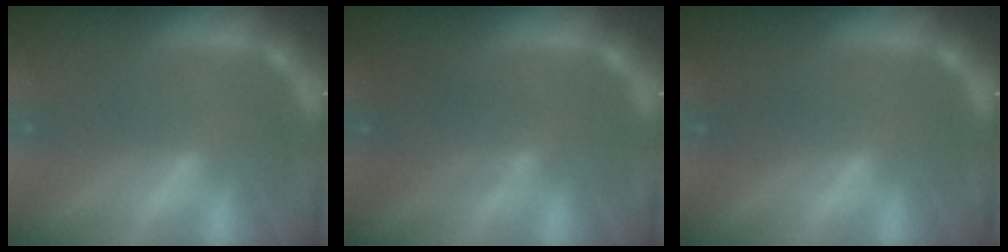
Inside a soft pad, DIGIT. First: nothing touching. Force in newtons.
{"total": 3.6}
{"total": 1.0}